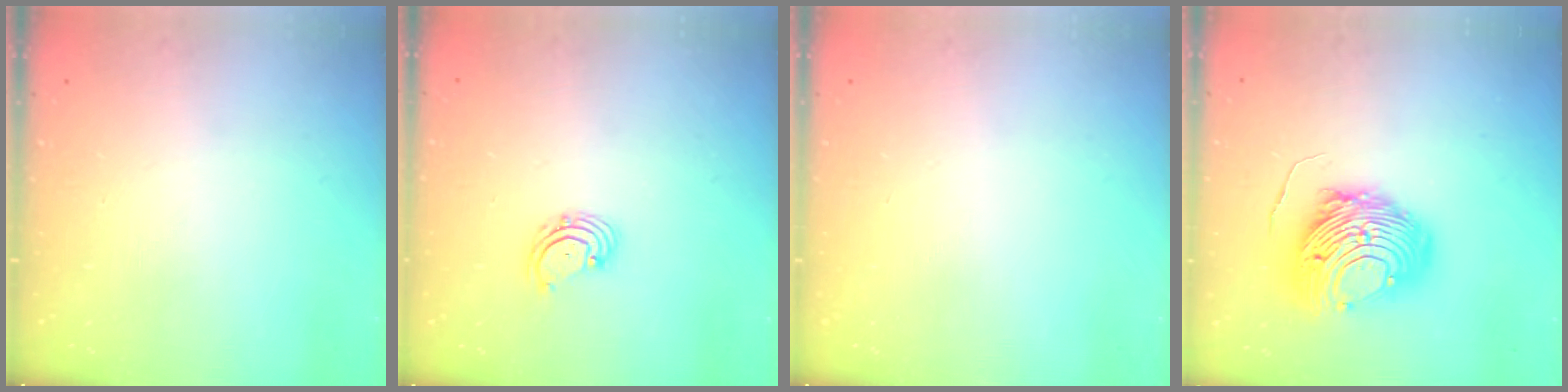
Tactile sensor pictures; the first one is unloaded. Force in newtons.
{"total": 2.6, "press": 2.5, "slide": 0.6}
{"total": 0.0}
{"total": 14.7, "press": 14.6, "slide": 1.4}